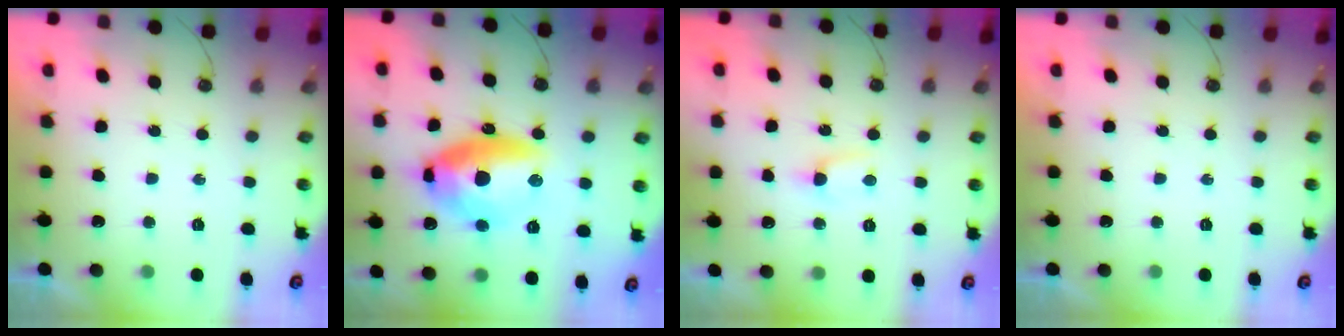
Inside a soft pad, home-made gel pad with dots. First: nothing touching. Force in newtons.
{"total": 14.6, "press": 14.4, "slide": 1.8}
{"total": 3.6, "press": 3.5, "slide": 0.4}
{"total": 0.0}